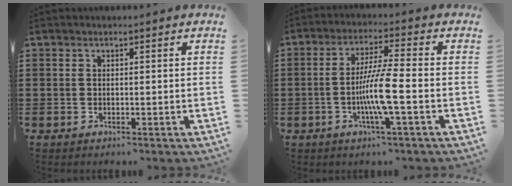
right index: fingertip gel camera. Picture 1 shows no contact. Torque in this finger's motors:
{"motor_torque": [1.65, 0.49, 0.30, 0.21]}